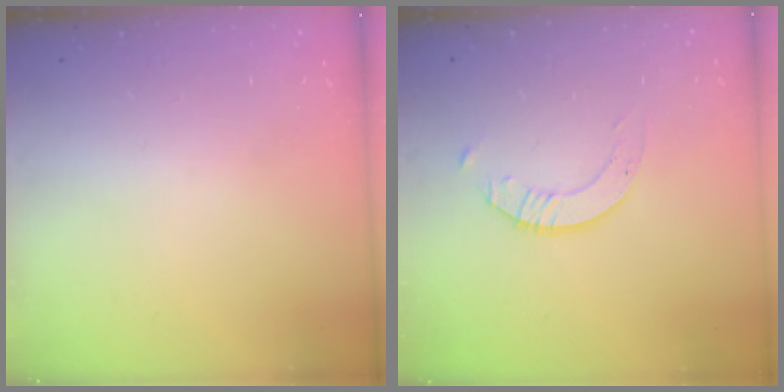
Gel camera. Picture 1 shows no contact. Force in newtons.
{"total": 2.1, "press": 2.1, "slide": 0.2}